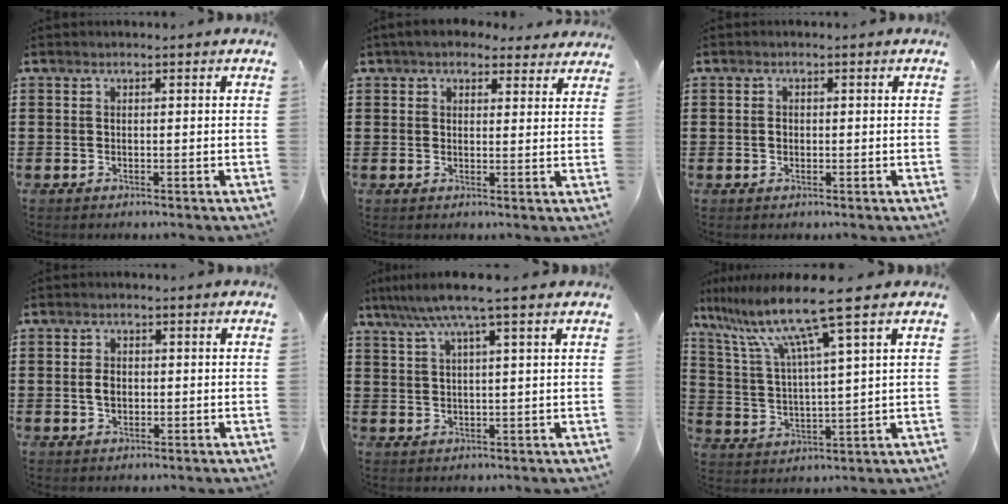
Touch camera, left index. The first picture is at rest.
{"total": 4.3, "force": [3.7, 1.6, 1.5], "torque": [-0.040, -0.004, 0.070]}
{"total": 1.2, "force": [-0.1, 0.8, 0.9], "torque": [-0.020, 0.004, -0.002]}
{"total": 2.6, "force": [0.0, 1.6, 2.0], "torque": [-0.040, 0.006, -0.001]}
{"total": 6.1, "force": [4.2, -0.2, 4.4], "torque": [-0.097, -0.007, 0.071]}
{"total": 11.6, "force": [8.1, -0.3, 8.3], "torque": [-0.194, -0.035, 0.128]}